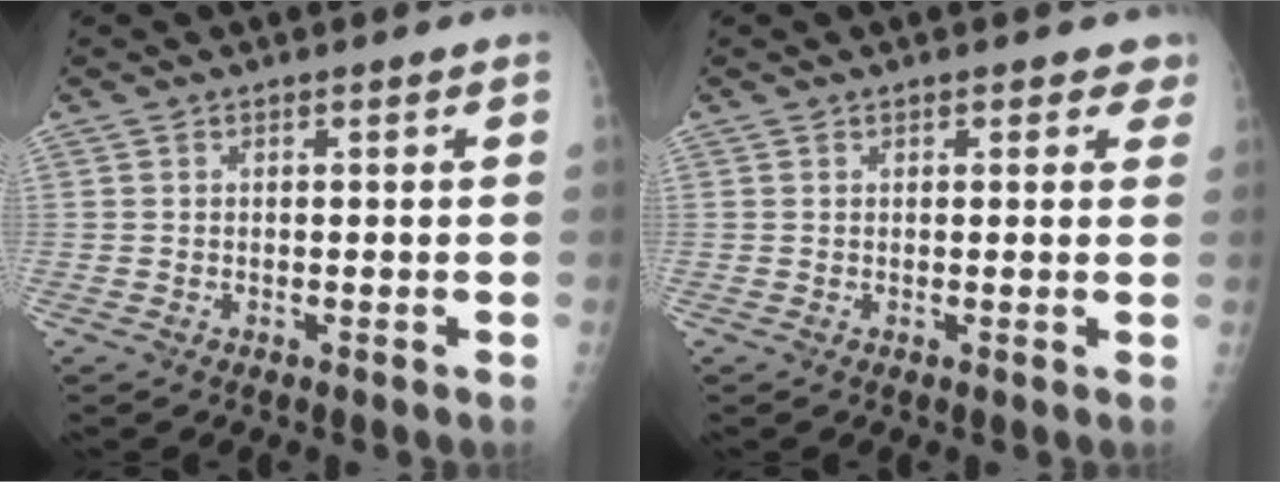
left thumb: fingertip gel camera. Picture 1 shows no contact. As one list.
[{"total": 2.8, "force": [1.7, 1.6, 1.6], "torque": [0.007, -0.003, 0.015]}]